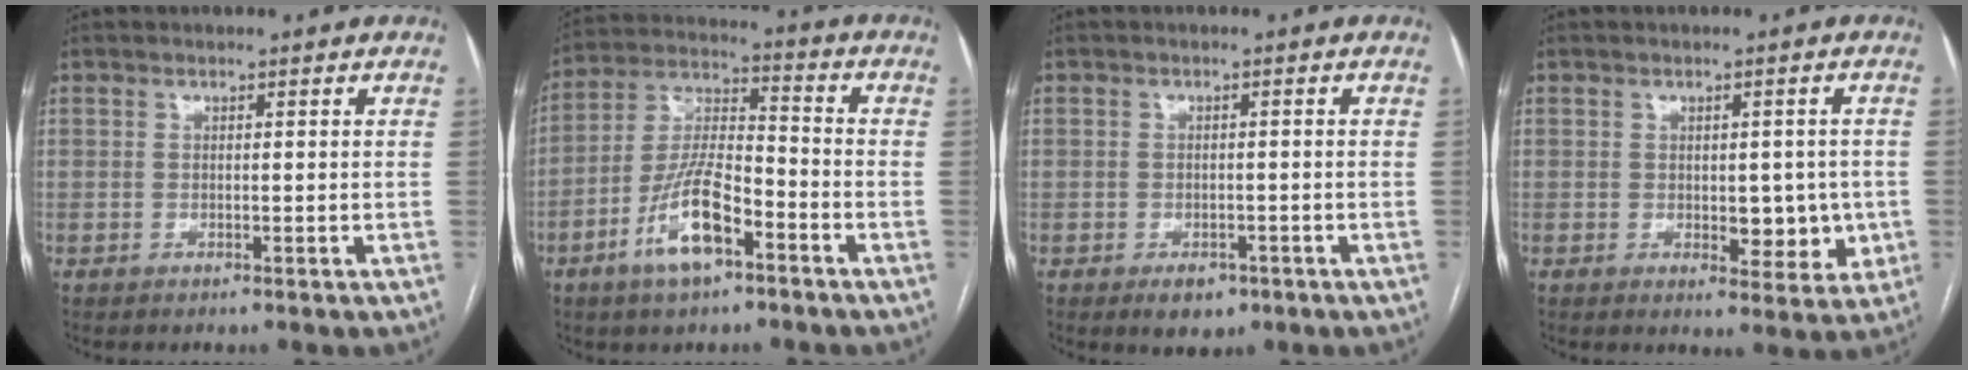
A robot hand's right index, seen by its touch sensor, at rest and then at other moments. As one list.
[{"total": 11.9, "force": [-5.8, 3.8, 9.6], "torque": [-0.203, 0.005, -0.104]}, {"total": 3.7, "force": [-2.1, 2.3, 1.8], "torque": [-0.022, 0.000, -0.020]}, {"total": 6.3, "force": [-0.8, 3.4, 5.2], "torque": [-0.054, 0.005, 0.002]}]